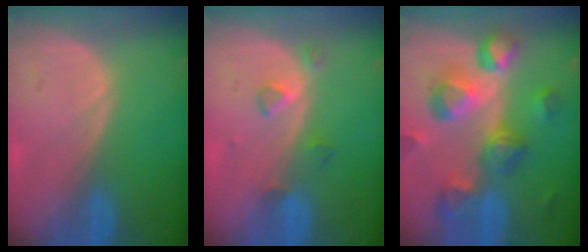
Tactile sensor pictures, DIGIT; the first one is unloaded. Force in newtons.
{"total": 3.0, "press": 2.8, "slide": 0.9}
{"total": 11.1, "press": 10.0, "slide": 4.9}